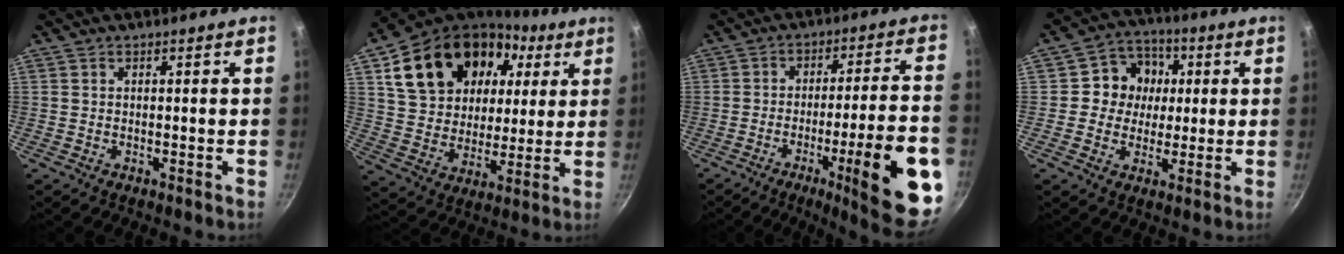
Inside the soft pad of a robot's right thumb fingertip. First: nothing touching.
{"total": 25.2, "force": [9.8, 17.7, 15.1], "torque": [-0.260, 0.010, 0.174]}
{"total": 20.7, "force": [-7.8, 3.5, 18.8], "torque": [-0.237, 0.029, -0.107]}
{"total": 9.3, "force": [1.2, 8.6, 3.4], "torque": [-0.008, 0.011, 0.003]}